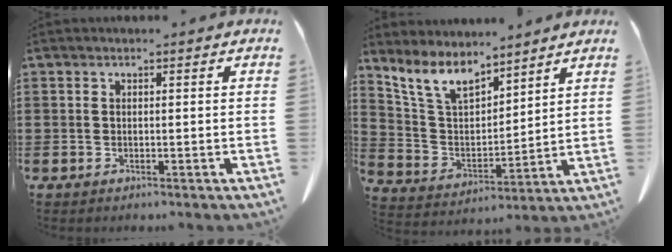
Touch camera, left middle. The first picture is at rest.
{"total": 8.6, "force": [7.0, 3.3, 3.9], "torque": [-0.106, -0.023, 0.128]}